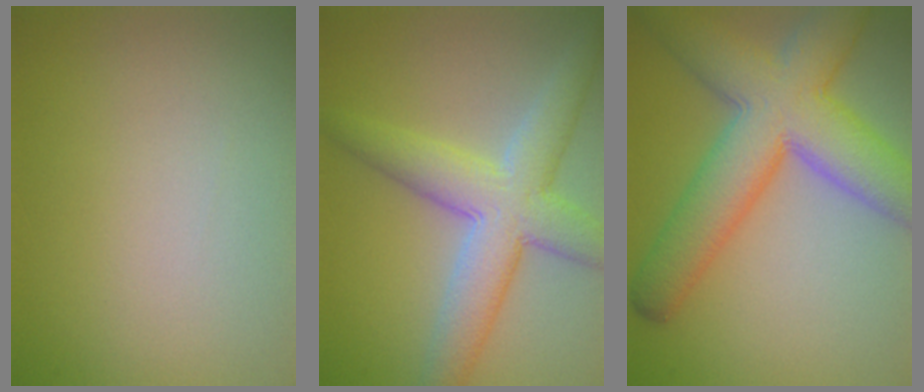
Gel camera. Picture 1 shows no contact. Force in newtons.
{"total": 6.5, "press": 6.5, "slide": 0.4}
{"total": 9.5, "press": 9.5, "slide": 0.4}